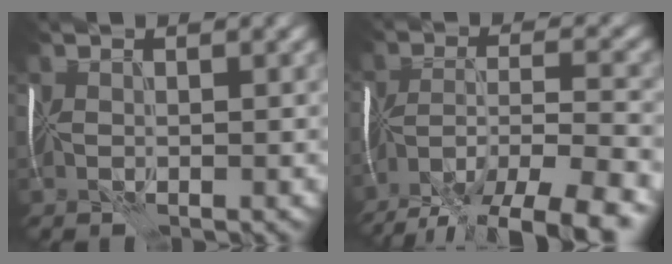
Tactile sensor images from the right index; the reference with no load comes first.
{"total": 13.8, "force": [-10.7, 4.5, 7.4], "torque": [-0.129, -0.017, -0.150]}